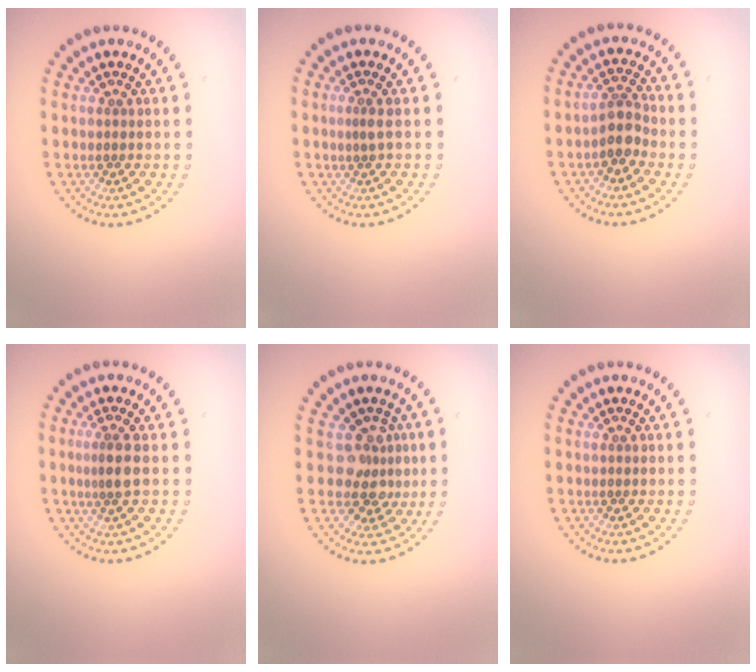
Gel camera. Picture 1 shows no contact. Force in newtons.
{"total": 0.6, "press": 0.3, "slide": 0.5}
{"total": 2.3, "press": 2.0, "slide": 1.2}
{"total": 2.0, "press": 1.6, "slide": 1.2}
{"total": 2.9, "press": 2.4, "slide": 1.6}
{"total": 0.0}